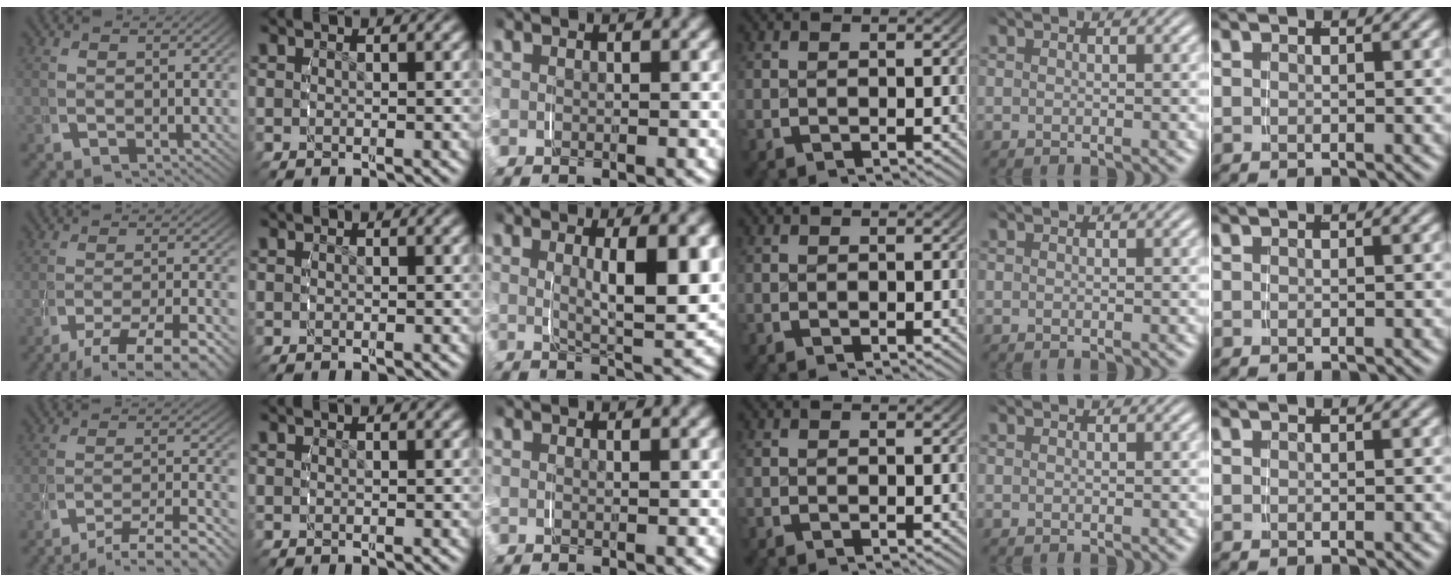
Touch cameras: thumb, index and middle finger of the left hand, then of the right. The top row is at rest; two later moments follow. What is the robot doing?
{"motion": "grasp_and_lifting", "object": "measuring cup"}